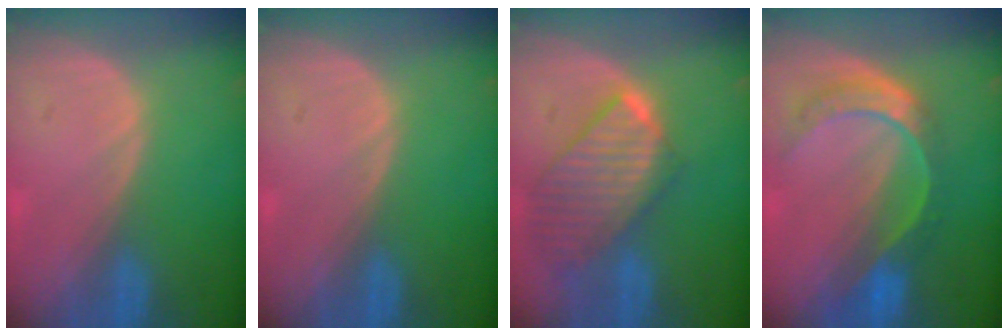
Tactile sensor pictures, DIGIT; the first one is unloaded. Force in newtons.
{"total": 0.0}
{"total": 9.7, "press": 8.4, "slide": 4.9}
{"total": 8.1, "press": 6.8, "slide": 4.4}